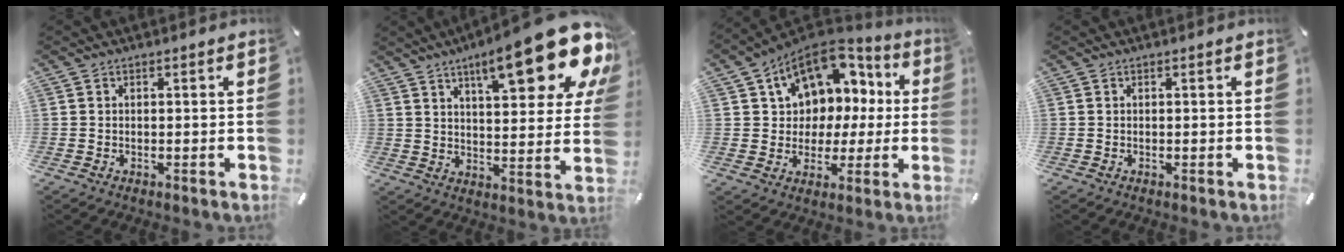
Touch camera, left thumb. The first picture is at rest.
{"total": 22.1, "force": [13.0, 6.7, 16.6], "torque": [-0.230, -0.080, 0.204]}
{"total": 13.4, "force": [6.2, 10.3, 5.9], "torque": [-0.096, -0.045, 0.114]}
{"total": 0.0}